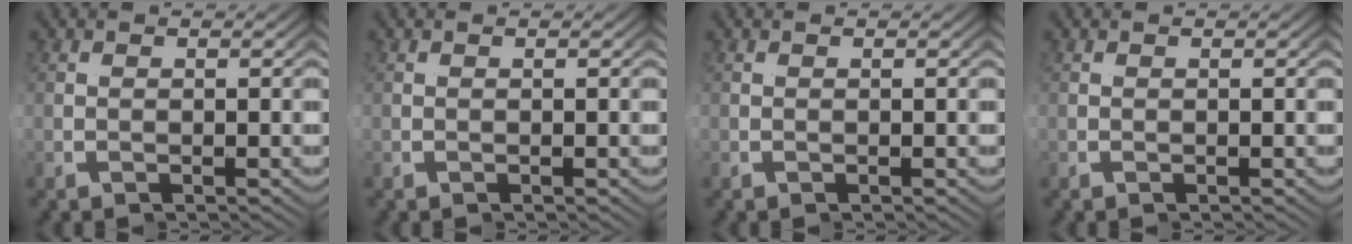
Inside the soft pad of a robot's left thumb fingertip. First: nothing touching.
{"total": 0.0}
{"total": 0.0}
{"total": 0.0}